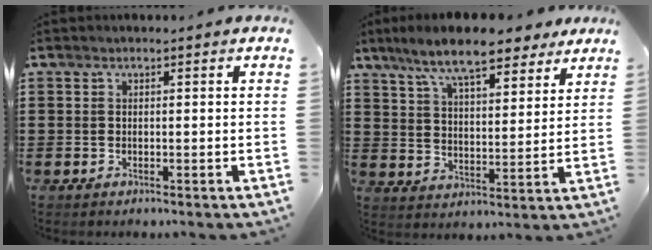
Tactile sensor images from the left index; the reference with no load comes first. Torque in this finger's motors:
{"motor_torque": [2.14, 0.00, 0.58, 0.21]}